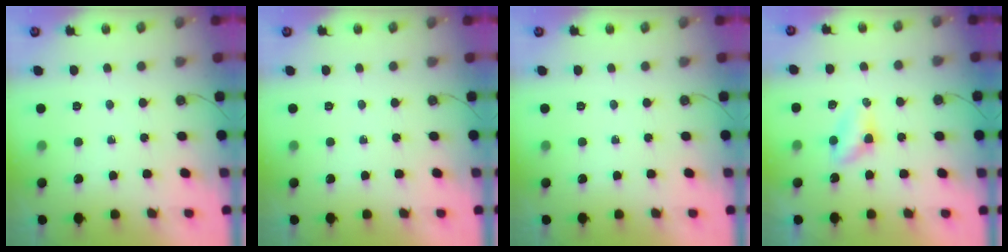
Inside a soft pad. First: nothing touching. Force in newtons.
{"total": 0.0}
{"total": 0.0}
{"total": 3.2, "press": 3.2, "slide": 0.4}